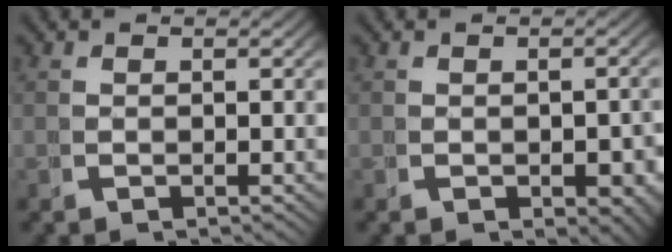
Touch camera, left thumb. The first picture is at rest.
{"total": 2.0, "force": [-0.3, 1.2, 1.6], "torque": [-0.020, -0.011, -0.002]}